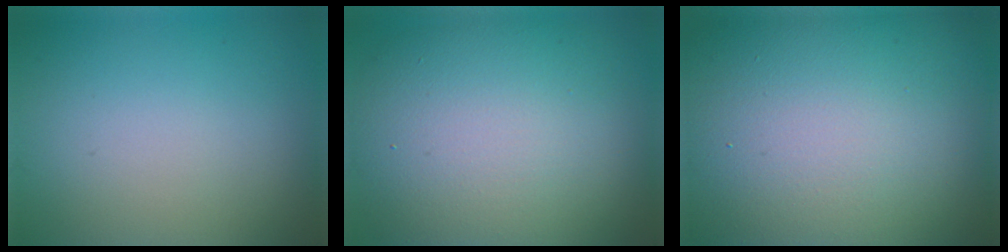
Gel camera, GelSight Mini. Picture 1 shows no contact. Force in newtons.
{"total": 13.4, "press": 13.4, "slide": 0.4}
{"total": 24.9, "press": 24.8, "slide": 1.4}